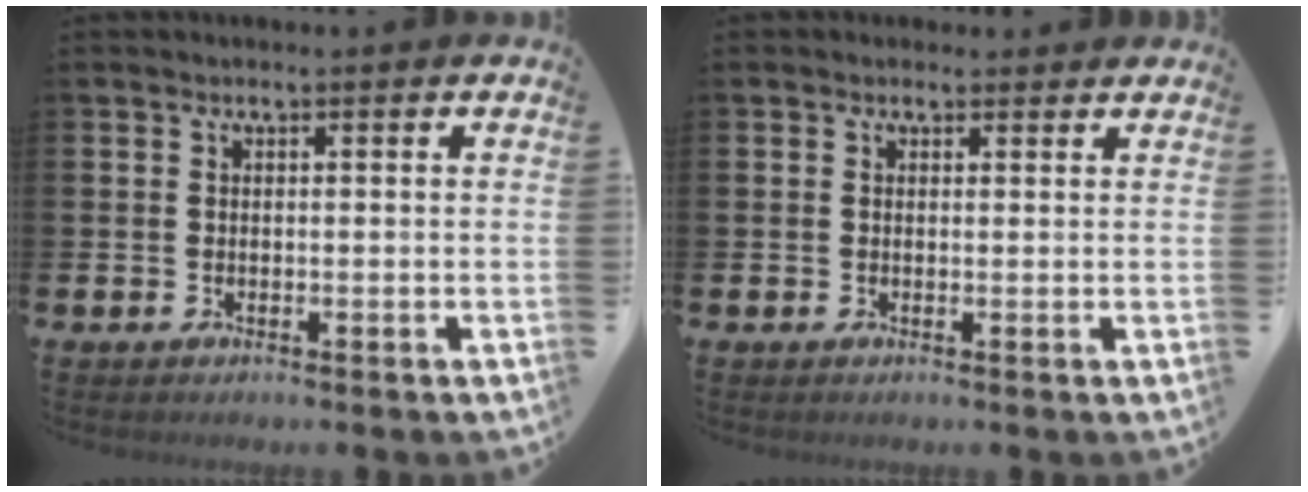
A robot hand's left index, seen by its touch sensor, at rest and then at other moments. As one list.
[{"total": 0.9, "force": [0.7, 0.6, 0.1], "torque": [0.005, 0.005, 0.010]}]